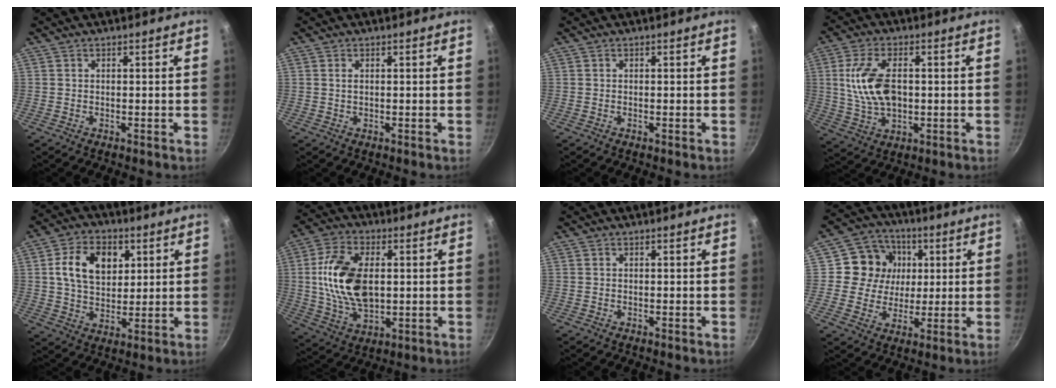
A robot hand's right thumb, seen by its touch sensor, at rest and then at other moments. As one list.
[{"total": 1.0, "force": [0.2, 0.5, 0.8], "torque": [-0.013, 0.002, 0.004]}, {"total": 0.0}, {"total": 11.6, "force": [0.9, 6.6, 9.4], "torque": [-0.173, 0.003, 0.019]}, {"total": 12.0, "force": [3.4, 8.4, 8.0], "torque": [-0.115, -0.002, 0.053]}, {"total": 15.7, "force": [1.5, 9.4, 12.5], "torque": [-0.219, 0.001, 0.030]}, {"total": 0.0}, {"total": 11.1, "force": [2.2, 10.2, 3.7], "torque": [-0.031, 0.002, 0.024]}]